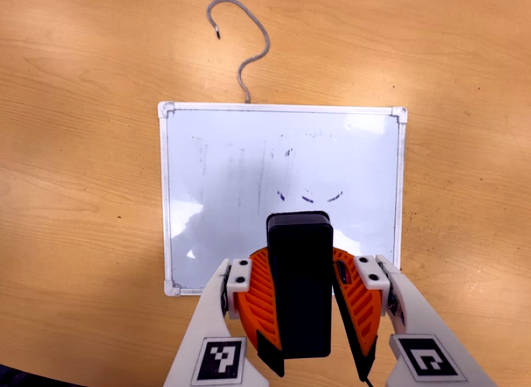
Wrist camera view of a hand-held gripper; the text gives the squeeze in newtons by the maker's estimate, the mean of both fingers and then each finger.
{"total": 11.0, "left": 10.7, "right": 11.3}